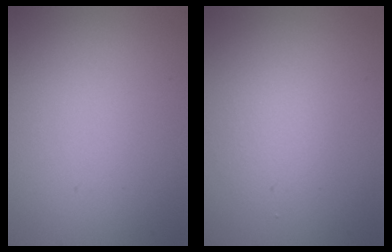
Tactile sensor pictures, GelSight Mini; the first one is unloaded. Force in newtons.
{"total": 1.7, "press": 1.7, "slide": 0.1}